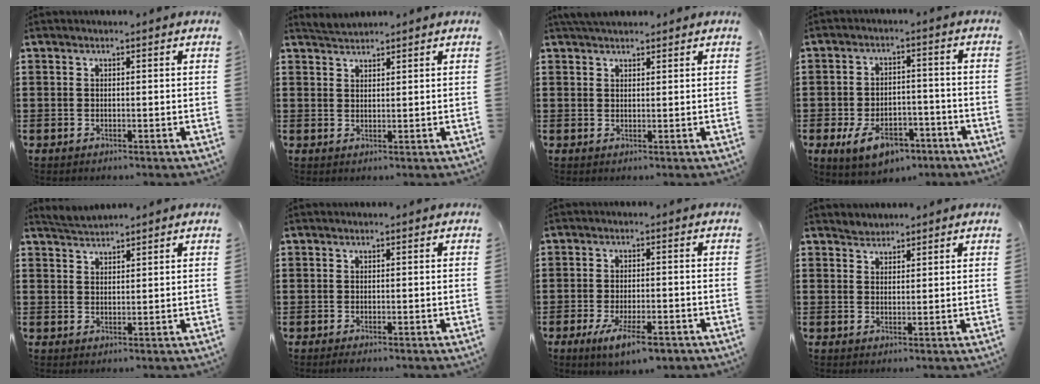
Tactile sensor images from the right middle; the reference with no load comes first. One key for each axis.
{"total": 2.0, "fx": 2.0, "fy": 0.1, "fz": 0.1, "tx": -0.007, "ty": 0.004, "tz": 0.040}
{"total": 2.0, "fx": 1.9, "fy": 0.6, "fz": 0.3, "tx": -0.011, "ty": 0.005, "tz": 0.037}
{"total": 6.9, "fx": -4.5, "fy": 3.2, "fz": 4.2, "tx": -0.083, "ty": 0.010, "tz": -0.083}
{"total": 2.5, "fx": 2.5, "fy": 0.0, "fz": 0.1, "tx": -0.009, "ty": 0.000, "tz": 0.048}
{"total": 0.5, "fx": -0.4, "fy": 0.1, "fz": 0.3, "tx": -0.007, "ty": -0.004, "tz": -0.006}
{"total": 5.7, "fx": -3.3, "fy": 1.6, "fz": 4.3, "tx": -0.087, "ty": -0.005, "tz": -0.060}
{"total": 1.6, "fx": 1.4, "fy": 0.4, "fz": -0.4, "tx": 0.003, "ty": 0.002, "tz": 0.029}